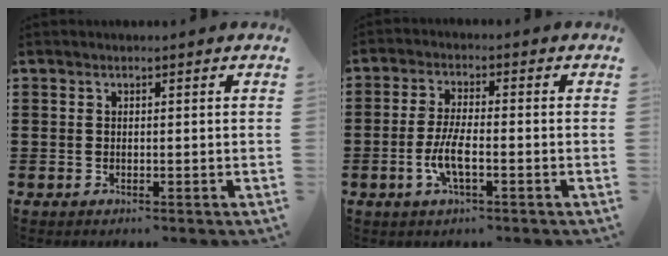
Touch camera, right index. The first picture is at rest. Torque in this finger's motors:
{"motor_torque": [2.07, 0.07, 0.64, 0.20]}